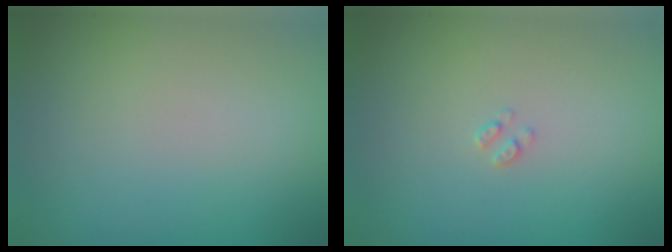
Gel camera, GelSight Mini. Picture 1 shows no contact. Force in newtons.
{"total": 0.7, "press": 0.6, "slide": 0.1}